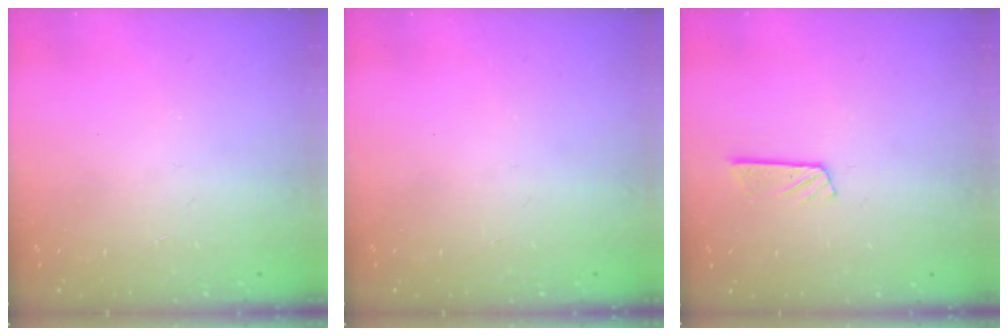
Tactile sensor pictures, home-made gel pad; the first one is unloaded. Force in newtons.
{"total": 0.0}
{"total": 4.3, "press": 4.3, "slide": 0.2}